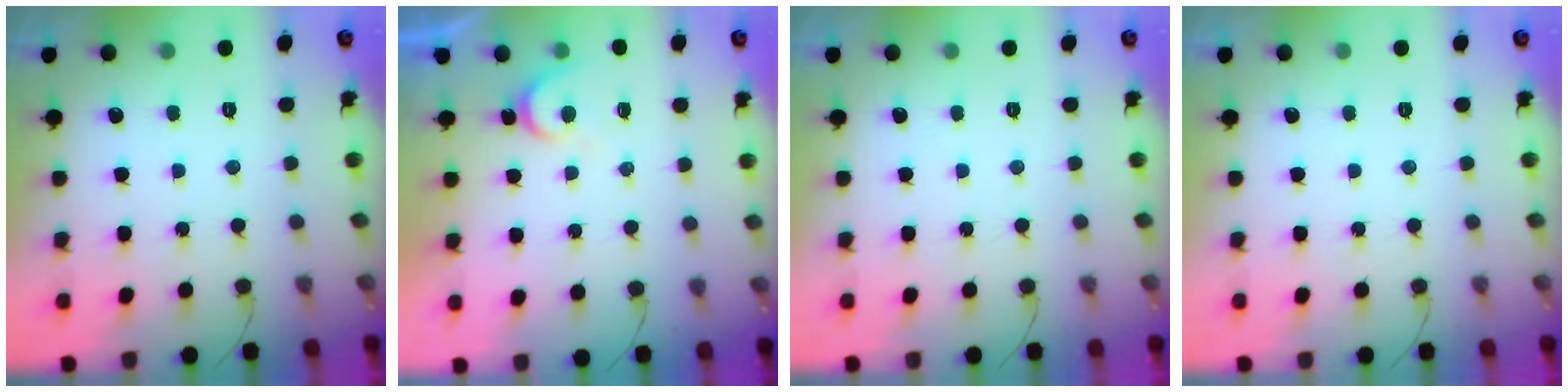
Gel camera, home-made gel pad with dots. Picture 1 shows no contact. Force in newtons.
{"total": 4.7, "press": 4.7, "slide": 0.5}
{"total": 0.0}
{"total": 0.0}